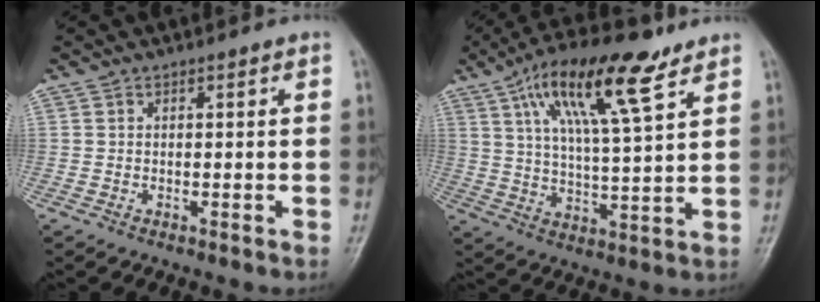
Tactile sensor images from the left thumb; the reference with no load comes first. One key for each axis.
{"total": 16.6, "fx": 8.8, "fy": 4.7, "fz": 13.3, "tx": -0.217, "ty": -0.019, "tz": 0.152}